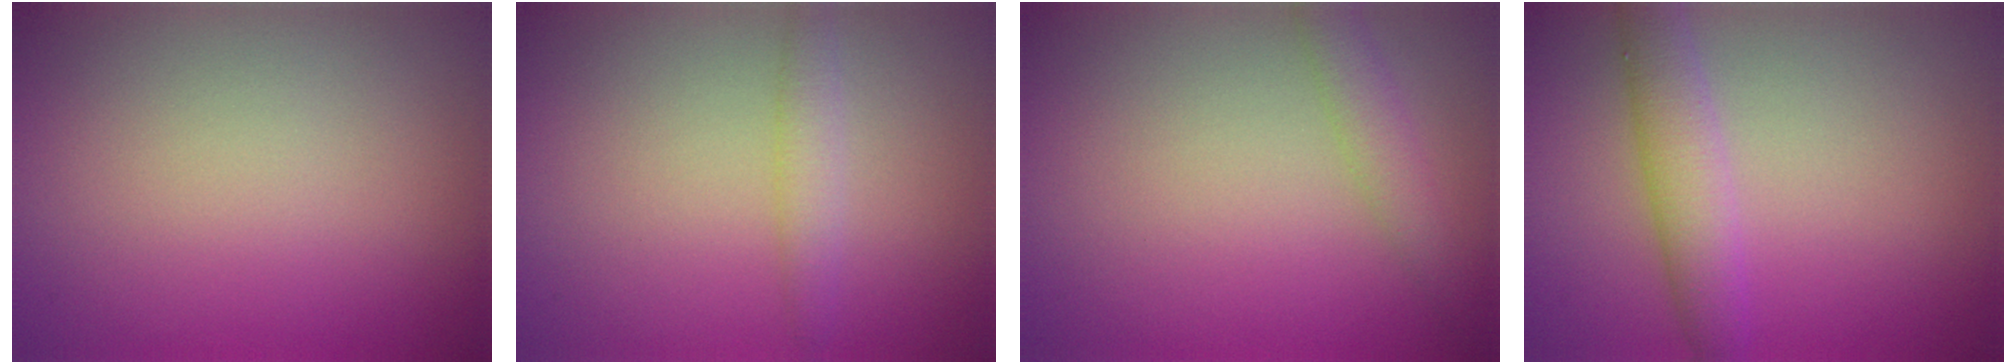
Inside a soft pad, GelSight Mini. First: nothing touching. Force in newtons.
{"total": 1.7, "press": 1.7, "slide": 0.1}
{"total": 2.1, "press": 2.1, "slide": 0.1}
{"total": 3.3, "press": 3.3, "slide": 0.1}